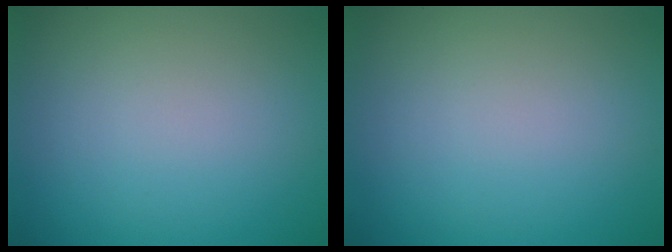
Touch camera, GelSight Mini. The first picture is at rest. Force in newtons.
{"total": 0.0}